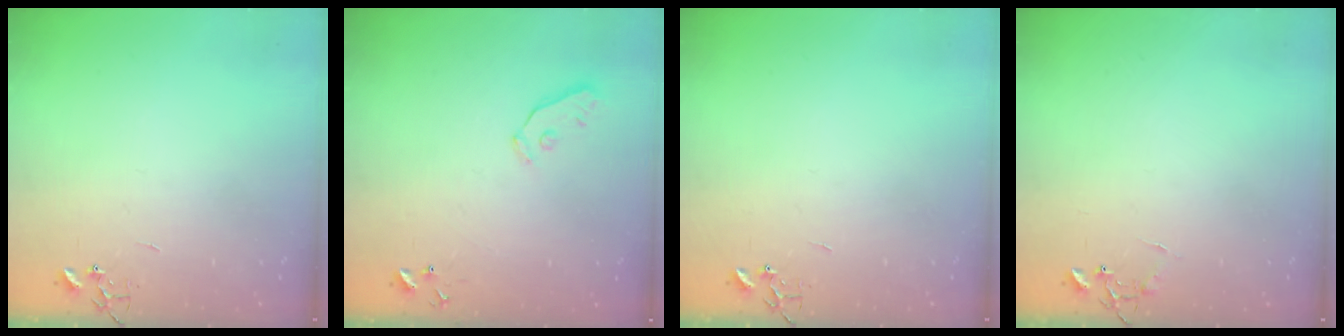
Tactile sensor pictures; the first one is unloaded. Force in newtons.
{"total": 3.7, "press": 3.6, "slide": 0.8}
{"total": 0.0}
{"total": 6.4, "press": 6.4, "slide": 0.4}